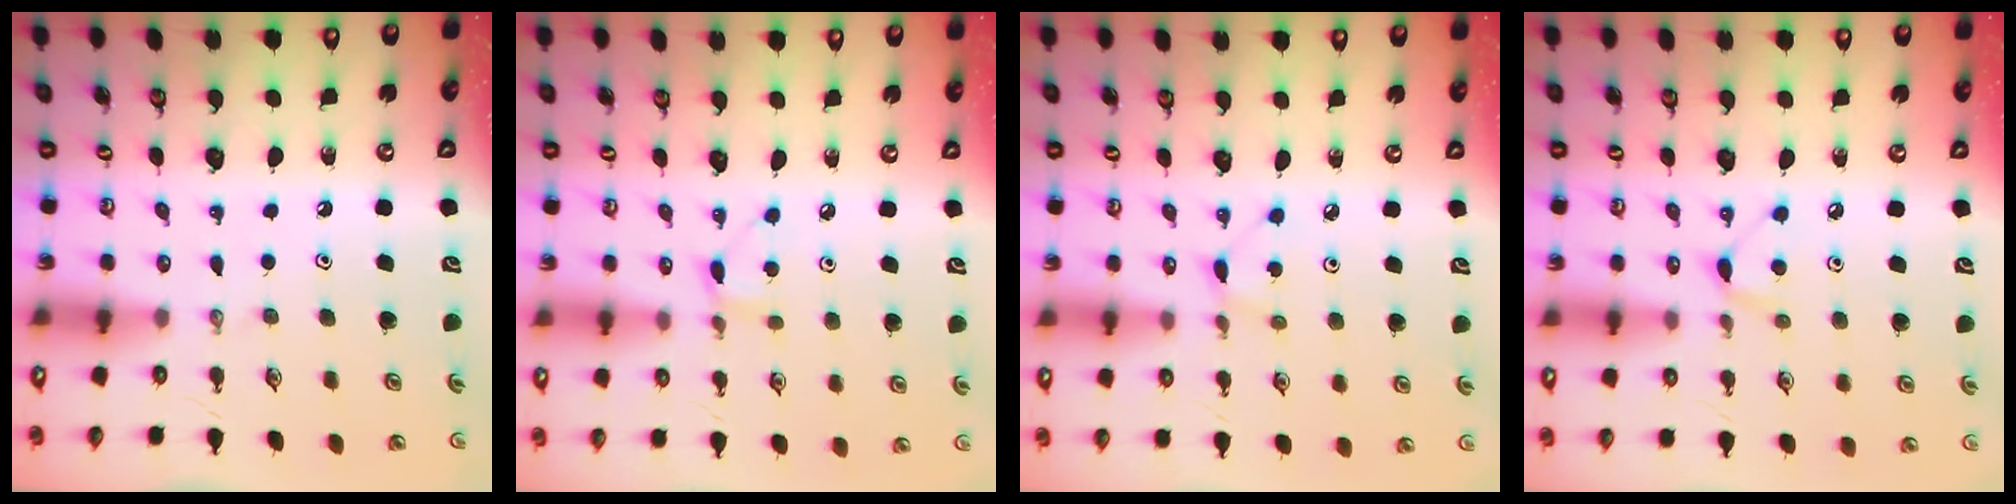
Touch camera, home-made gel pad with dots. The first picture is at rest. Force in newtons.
{"total": 5.0, "press": 5.0, "slide": 0.6}
{"total": 3.0, "press": 3.0, "slide": 0.3}
{"total": 5.3, "press": 5.3, "slide": 0.7}